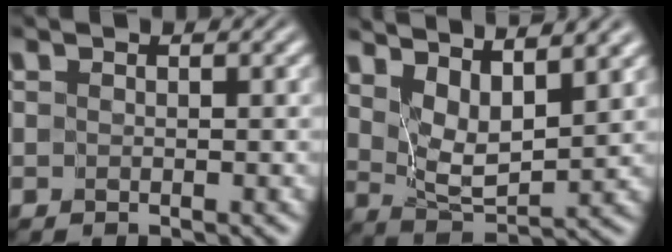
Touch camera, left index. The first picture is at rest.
{"total": 6.7, "force": [4.8, 1.9, 4.2], "torque": [-0.086, 0.003, 0.074]}